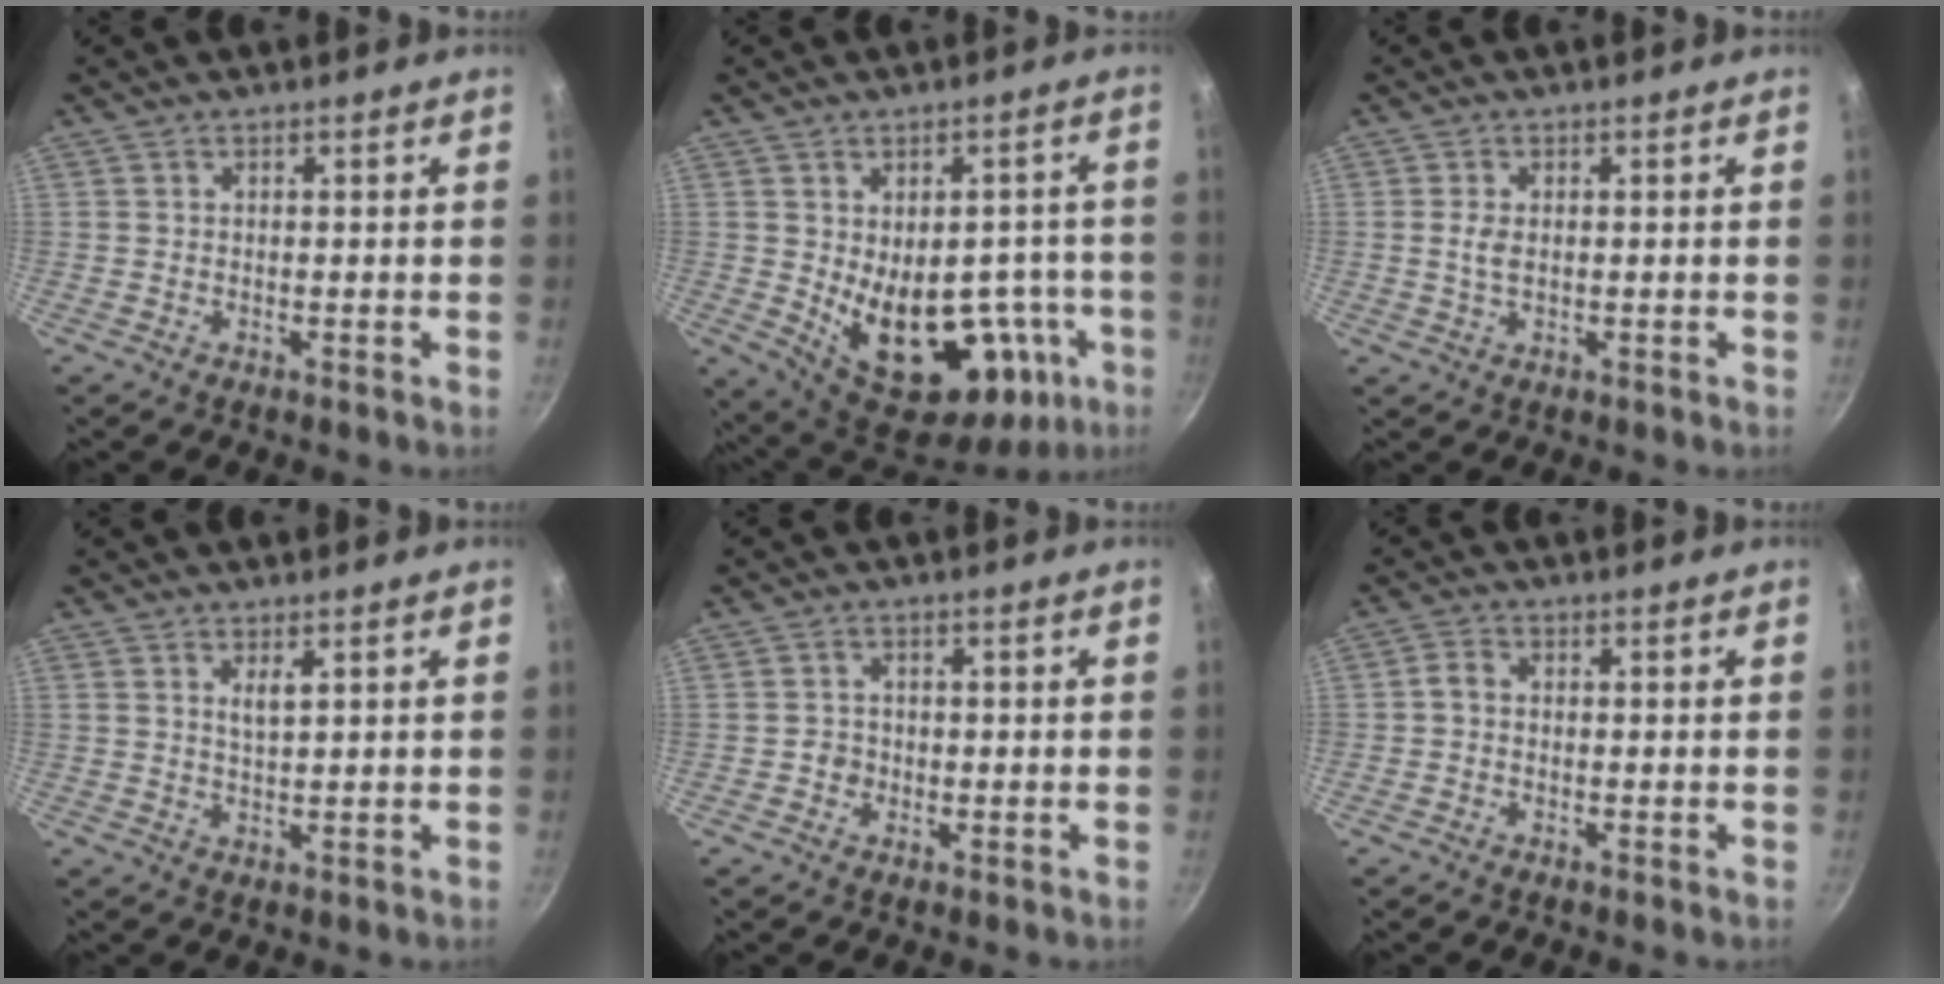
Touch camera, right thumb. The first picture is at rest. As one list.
[{"total": 21.9, "force": [-4.5, 13.5, 16.6], "torque": [-0.185, -0.003, -0.032]}, {"total": 2.6, "force": [0.2, 1.5, 2.1], "torque": [-0.039, -0.003, 0.004]}, {"total": 2.3, "force": [1.1, 0.6, 1.9], "torque": [-0.033, -0.007, 0.023]}, {"total": 2.1, "force": [-0.6, 2.0, 0.5], "torque": [0.002, 0.004, -0.010]}, {"total": 1.9, "force": [-0.4, 1.4, 1.2], "torque": [-0.026, 0.010, -0.014]}]